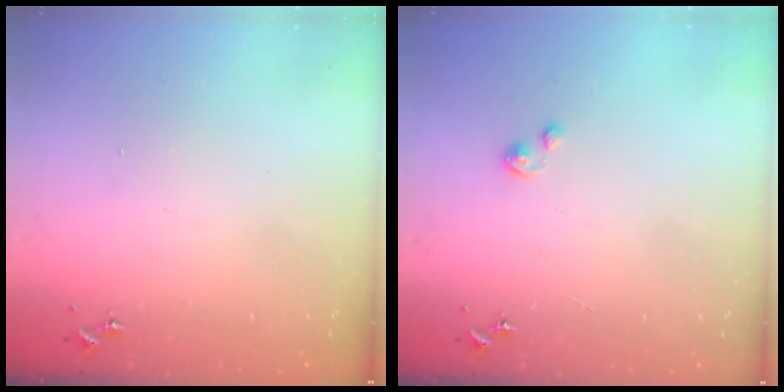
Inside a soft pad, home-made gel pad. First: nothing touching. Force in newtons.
{"total": 1.9, "press": 1.9, "slide": 0.1}